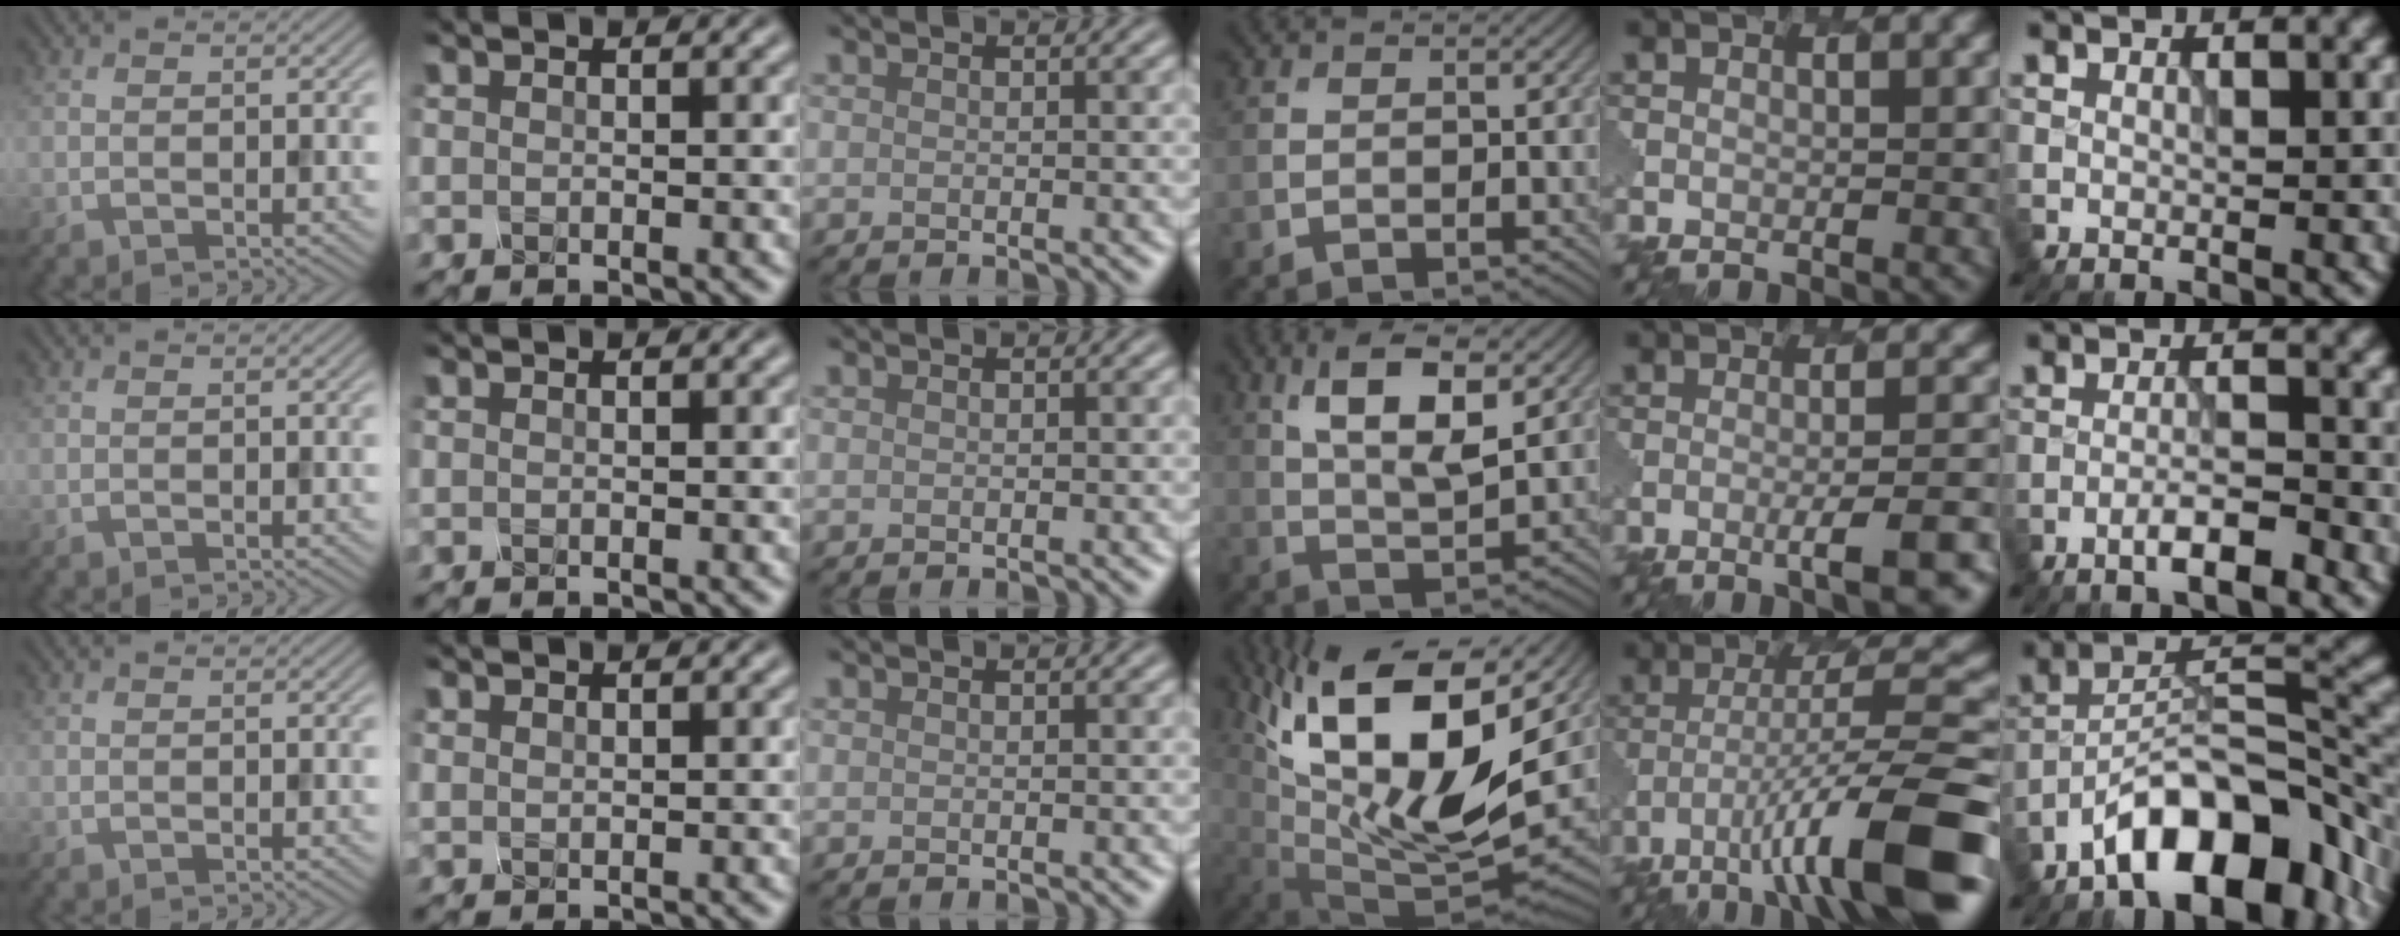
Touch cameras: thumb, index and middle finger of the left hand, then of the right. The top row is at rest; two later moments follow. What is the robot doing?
{"motion": "twist", "object": "rubiks cube"}